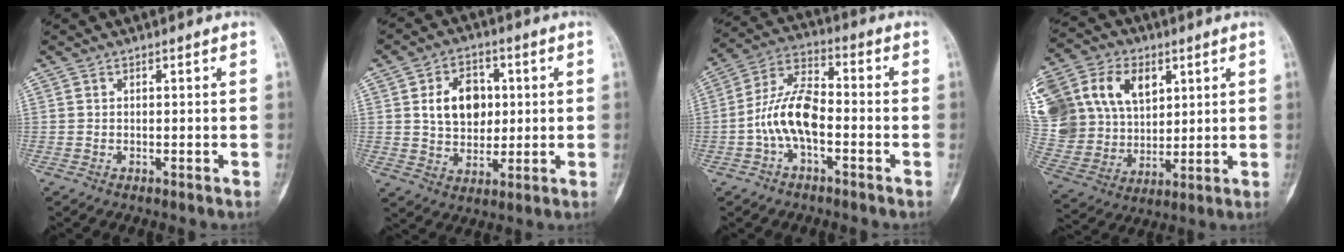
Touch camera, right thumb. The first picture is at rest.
{"total": 10.8, "force": [1.9, 7.9, 7.0], "torque": [-0.079, -0.002, 0.035]}
{"total": 10.8, "force": [-2.6, 5.3, 9.0], "torque": [-0.177, 0.042, -0.058]}
{"total": 28.3, "force": [9.8, 20.8, 16.5], "torque": [-0.381, 0.045, 0.200]}